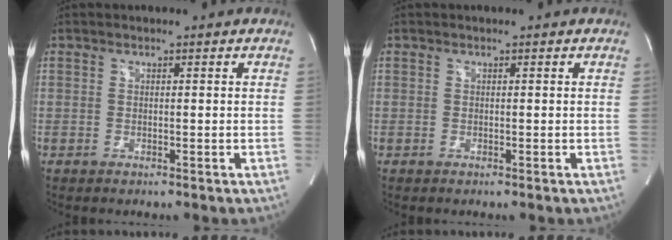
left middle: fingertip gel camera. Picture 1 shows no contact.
{"total": 0.0}